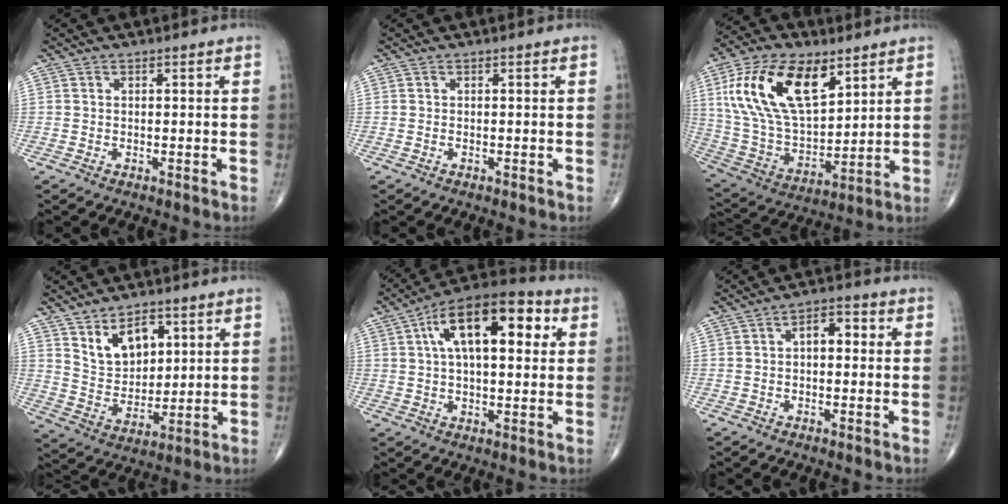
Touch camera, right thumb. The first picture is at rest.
{"total": 0.0}
{"total": 21.8, "force": [9.1, 11.5, 16.2], "torque": [-0.286, -0.027, 0.173]}
{"total": 10.1, "force": [4.8, 6.4, 6.2], "torque": [-0.082, -0.031, 0.097]}
{"total": 17.6, "force": [5.0, 8.2, 14.7], "torque": [-0.213, 0.025, 0.069]}
{"total": 4.6, "force": [0.3, 2.7, 3.8], "torque": [-0.043, 0.018, -0.004]}